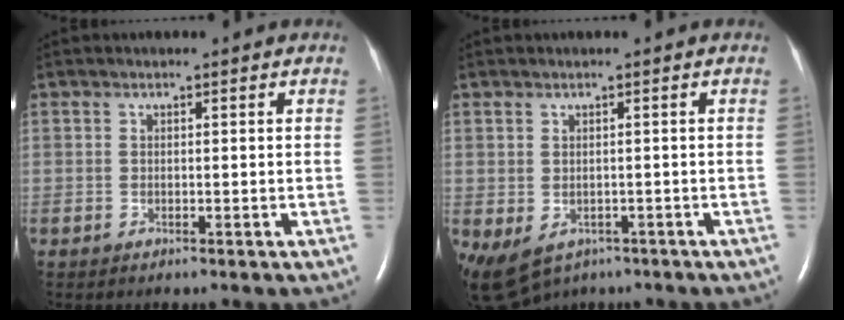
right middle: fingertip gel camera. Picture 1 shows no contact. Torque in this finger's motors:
{"motor_torque": [0.65, -0.86, 0.94, 0.21]}